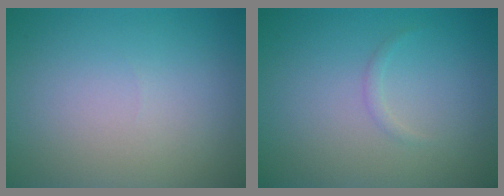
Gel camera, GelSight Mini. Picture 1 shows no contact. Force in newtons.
{"total": 0.6, "press": 0.6, "slide": 0.0}